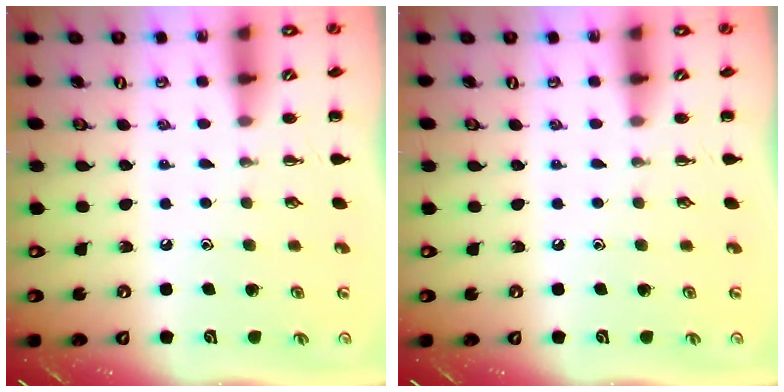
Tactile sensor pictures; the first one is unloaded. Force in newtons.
{"total": 0.0}